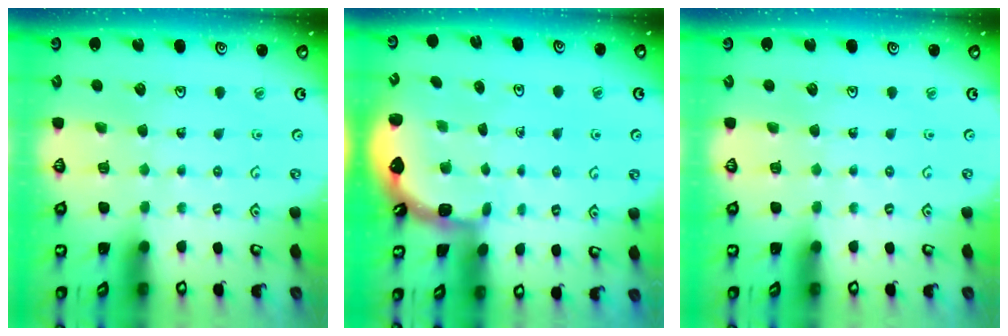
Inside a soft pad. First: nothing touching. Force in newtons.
{"total": 1.4, "press": 1.4, "slide": 0.1}
{"total": 0.0}